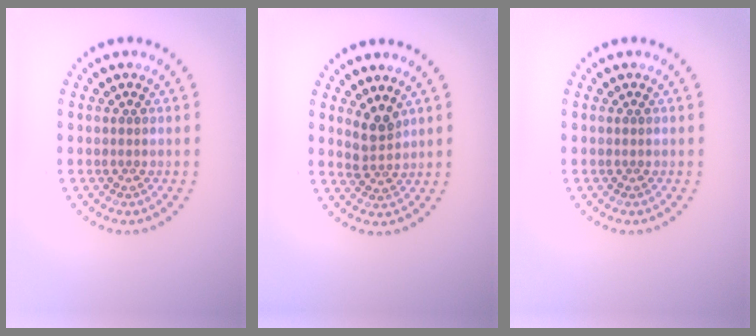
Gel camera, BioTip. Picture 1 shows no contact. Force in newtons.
{"total": 2.3, "press": 1.8, "slide": 1.4}
{"total": 0.0}